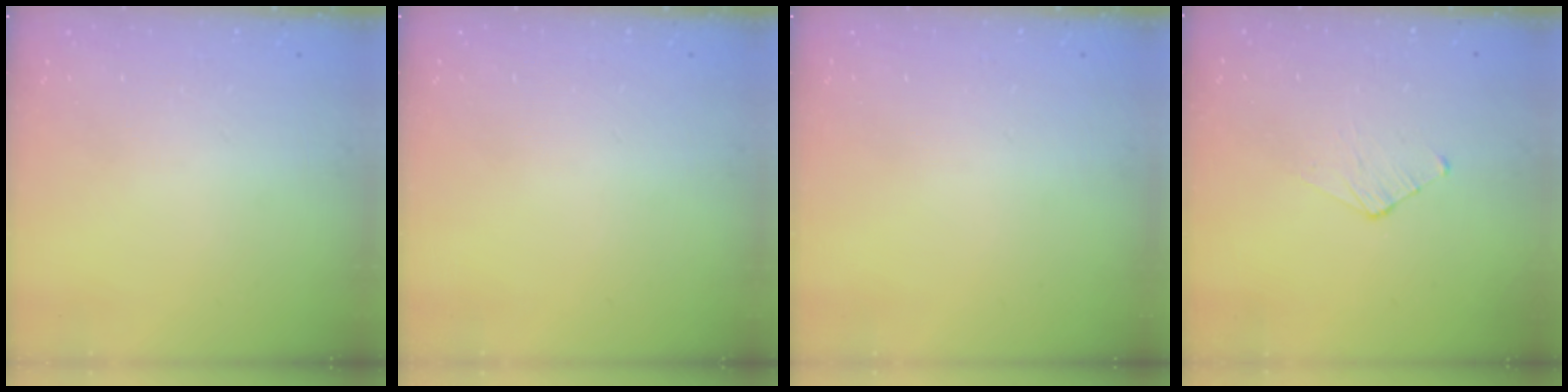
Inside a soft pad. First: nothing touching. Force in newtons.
{"total": 0.0}
{"total": 0.0}
{"total": 2.8, "press": 2.7, "slide": 0.3}